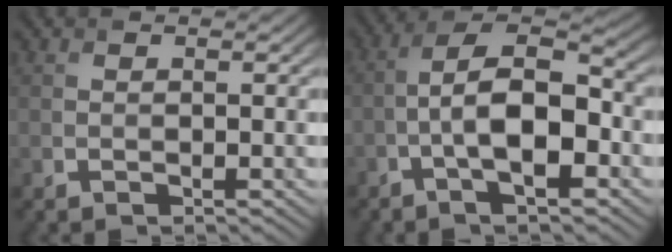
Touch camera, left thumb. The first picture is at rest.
{"total": 9.9, "force": [-2.7, 3.6, 8.8], "torque": [-0.154, 0.018, -0.055]}